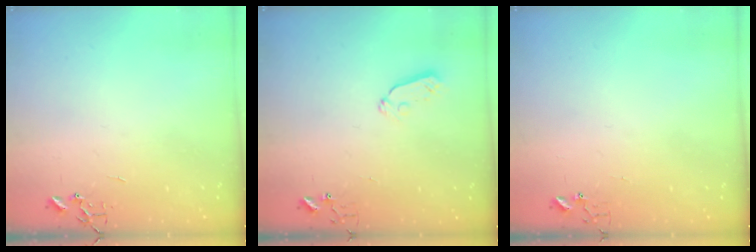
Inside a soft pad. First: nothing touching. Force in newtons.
{"total": 3.7, "press": 3.7, "slide": 0.5}
{"total": 5.0, "press": 5.0, "slide": 0.3}